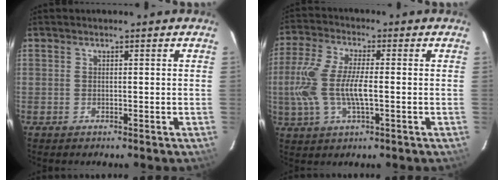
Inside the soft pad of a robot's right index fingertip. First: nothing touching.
{"total": 11.6, "force": [-1.2, 3.9, 10.9], "torque": [-0.237, 0.001, -0.025]}